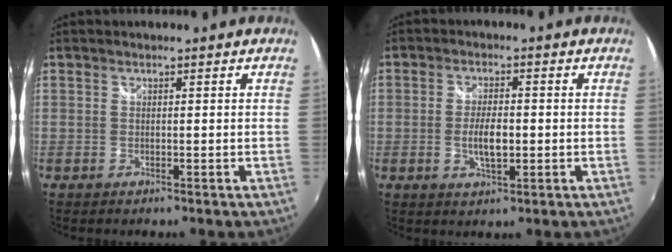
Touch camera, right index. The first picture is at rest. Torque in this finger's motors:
{"motor_torque": [1.32, -0.20, 0.58, 0.08]}